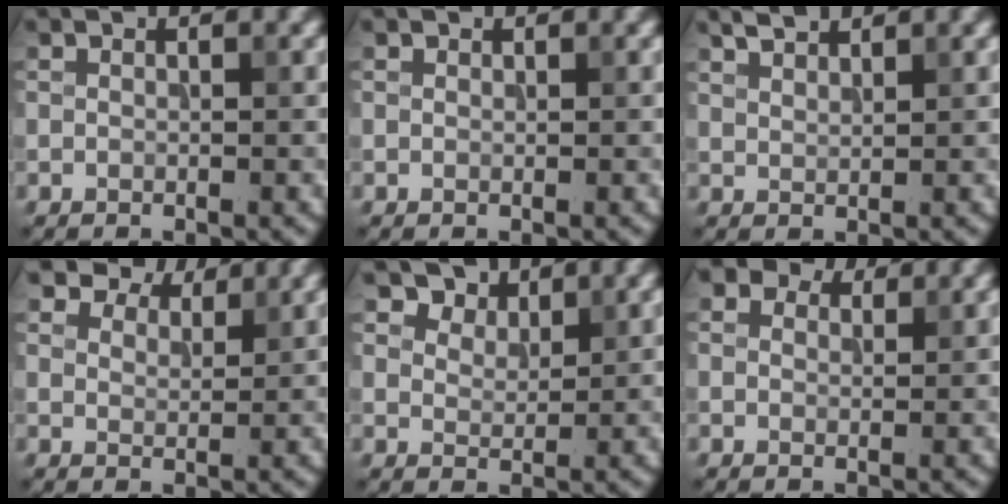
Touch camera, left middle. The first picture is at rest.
{"total": 0.0}
{"total": 1.8, "force": [1.7, 0.3, 0.6], "torque": [-0.013, 0.004, 0.033]}
{"total": 5.8, "force": [5.0, 2.3, 1.8], "torque": [-0.049, -0.014, 0.094]}
{"total": 3.6, "force": [2.9, 1.8, 0.9], "torque": [-0.034, -0.021, 0.063]}
{"total": 3.9, "force": [2.9, 2.2, 1.5], "torque": [-0.035, 0.001, 0.032]}